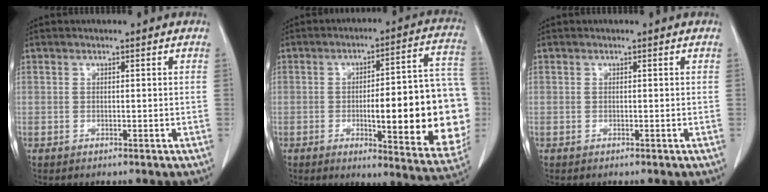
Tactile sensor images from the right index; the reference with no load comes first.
{"total": 22.2, "force": [-2.9, 4.3, 21.6], "torque": [-0.207, 0.026, -0.023]}
{"total": 0.0}